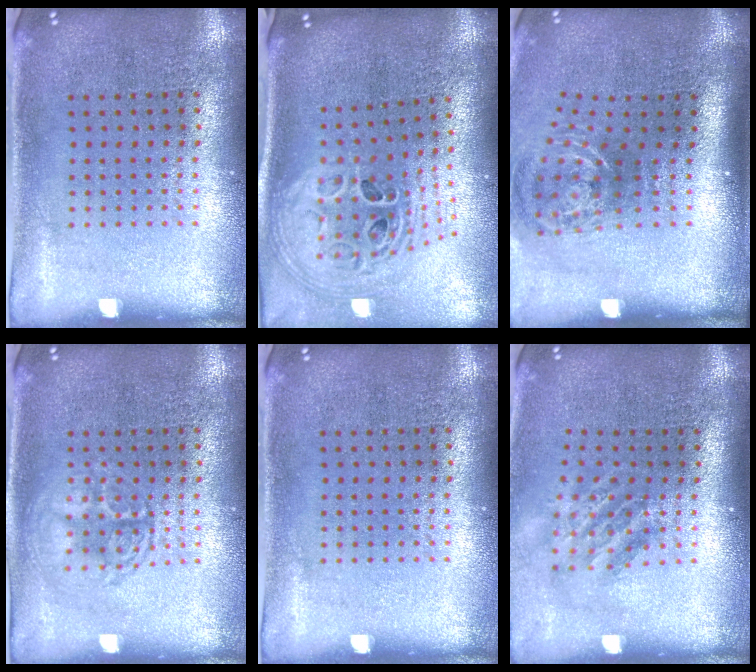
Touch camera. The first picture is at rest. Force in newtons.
{"total": 2.5, "press": 1.8, "slide": 1.7}
{"total": 1.8, "press": 1.2, "slide": 1.3}
{"total": 2.5, "press": 2.4, "slide": 0.3}
{"total": 0.0}
{"total": 1.7, "press": 1.2, "slide": 1.2}